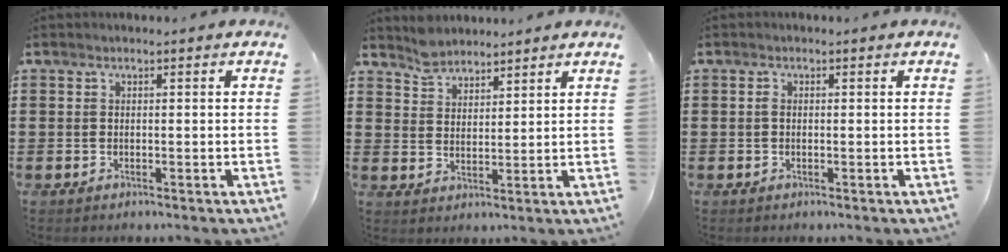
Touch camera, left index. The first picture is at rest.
{"total": 3.9, "force": [3.7, 1.3, -0.2], "torque": [-0.009, -0.005, 0.072]}
{"total": 0.7, "force": [-0.1, 0.4, 0.5], "torque": [-0.014, 0.000, -0.002]}